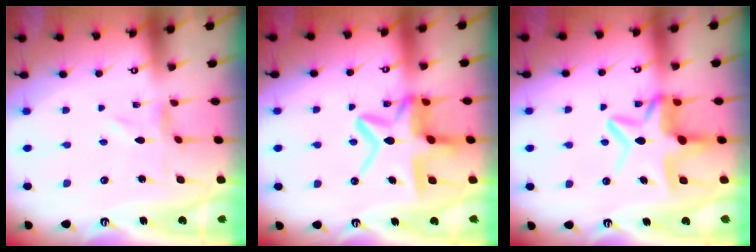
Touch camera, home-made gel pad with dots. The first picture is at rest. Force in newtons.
{"total": 15.1, "press": 15.0, "slide": 1.3}
{"total": 12.1, "press": 12.1, "slide": 1.1}